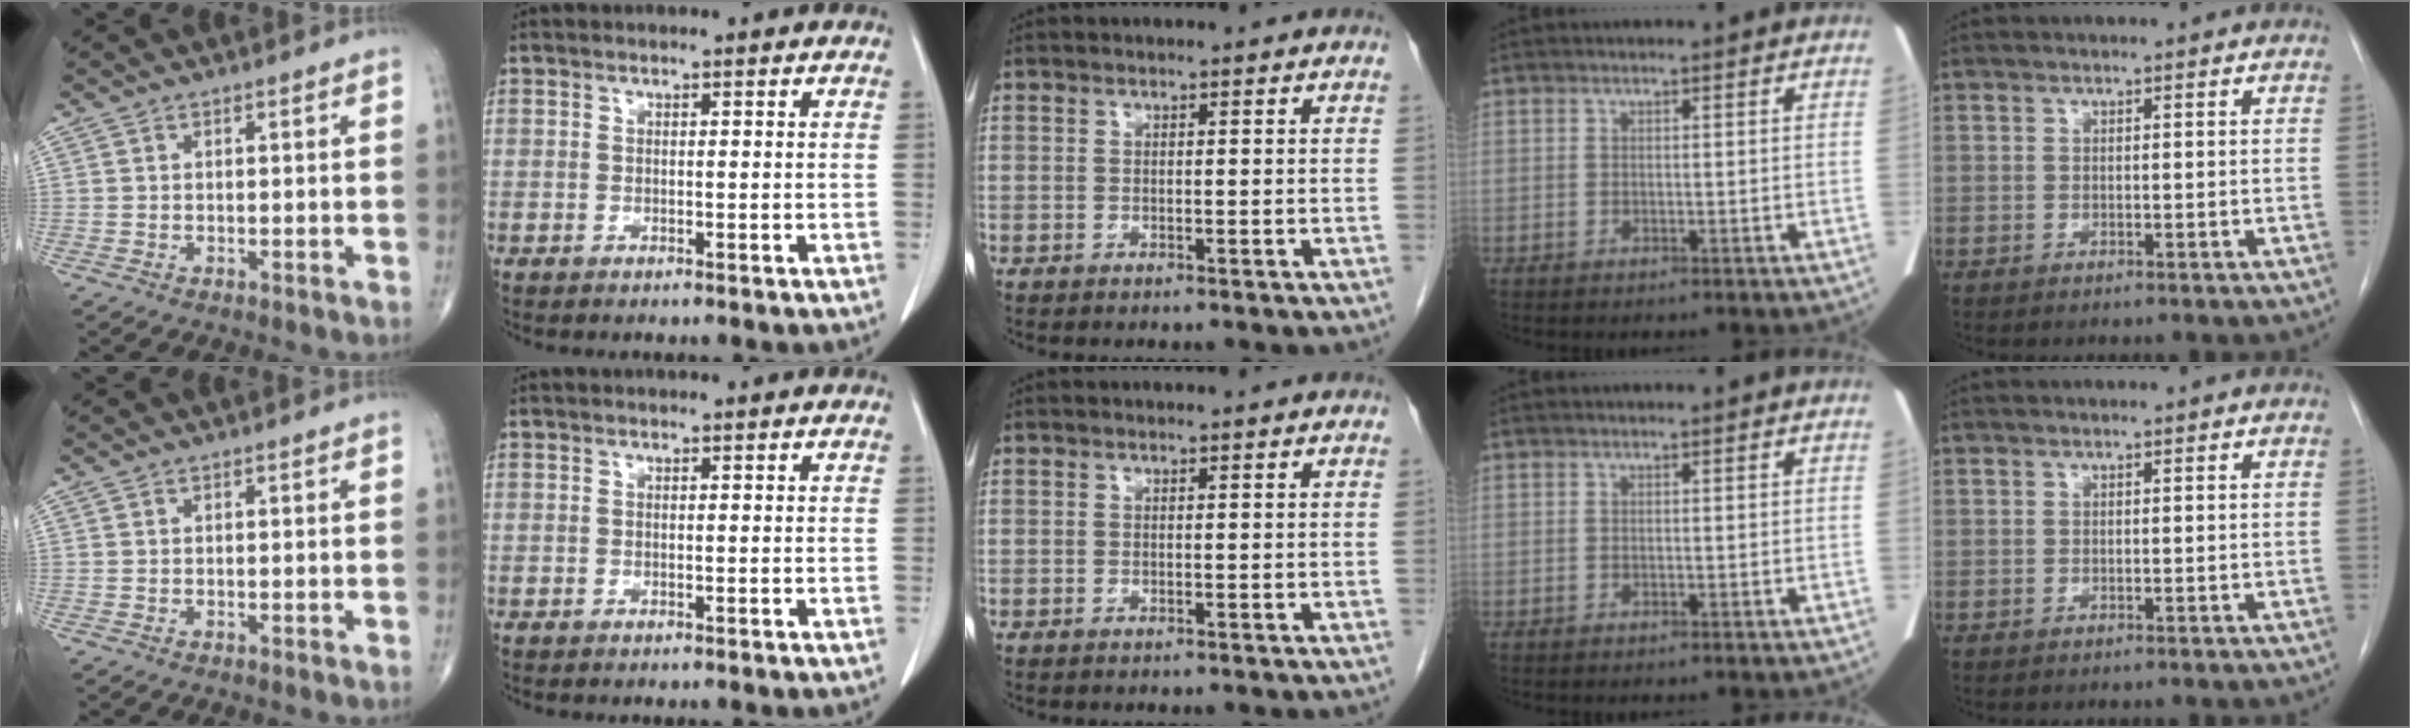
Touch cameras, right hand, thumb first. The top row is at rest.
{}